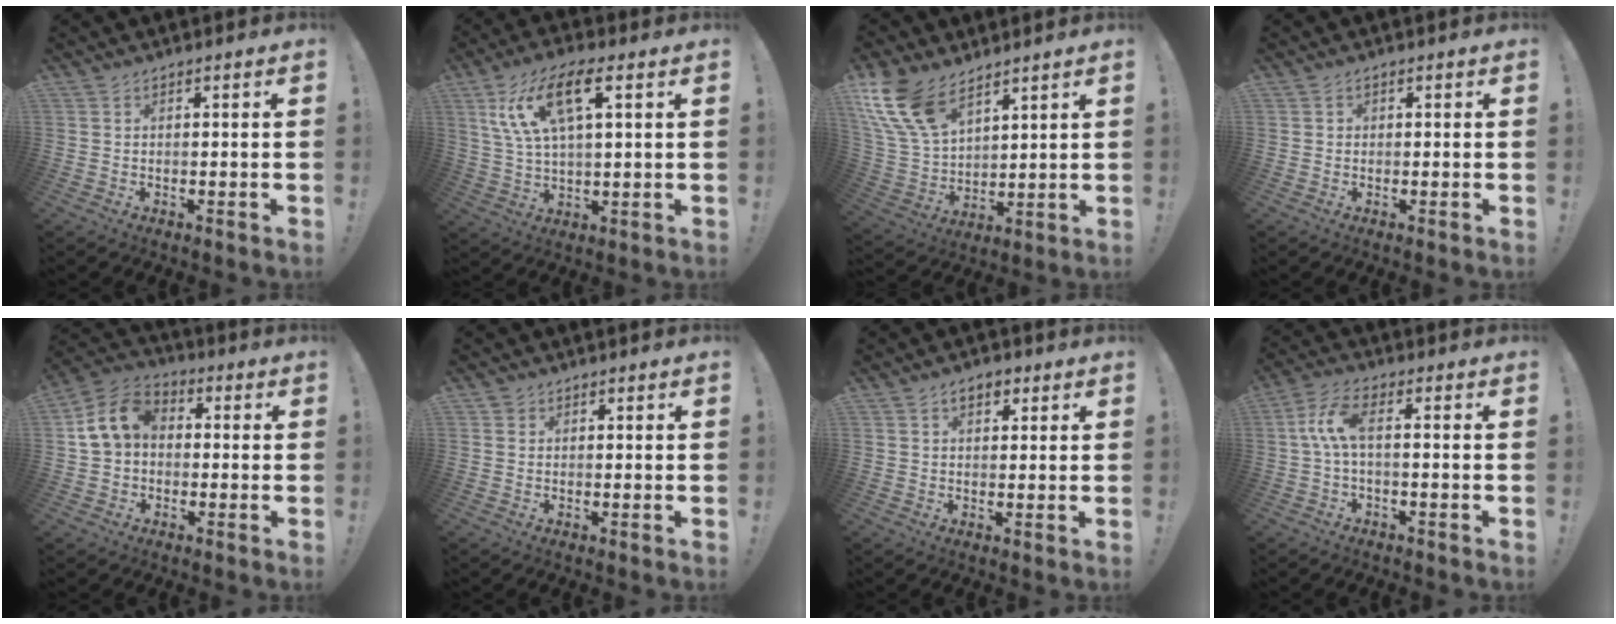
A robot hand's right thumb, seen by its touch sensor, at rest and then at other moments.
{"total": 14.1, "force": [6.1, 5.3, 11.5], "torque": [-0.219, -0.001, 0.109]}
{"total": 16.2, "force": [10.4, 8.7, 8.8], "torque": [-0.200, -0.062, 0.196]}
{"total": 0.9, "force": [0.0, 0.9, 0.2], "torque": [-0.002, 0.002, 0.000]}
{"total": 10.8, "force": [1.2, 8.1, 7.1], "torque": [-0.133, 0.014, 0.025]}
{"total": 1.0, "force": [0.6, 0.8, 0.0], "torque": [-0.005, 0.002, 0.012]}
{"total": 4.2, "force": [1.8, 2.6, 2.7], "torque": [-0.041, 0.006, 0.031]}
{"total": 7.7, "force": [0.0, 2.7, 7.3], "torque": [-0.139, 0.005, 0.000]}